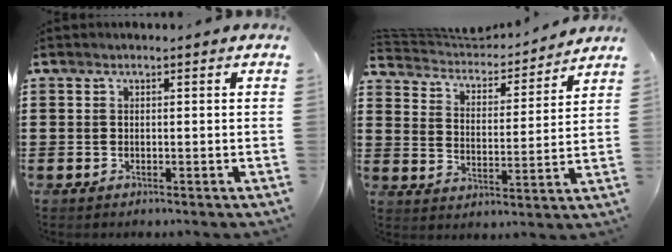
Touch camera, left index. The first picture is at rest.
{"total": 3.5, "force": [3.4, 1.0, 0.2], "torque": [-0.029, -0.030, 0.050]}